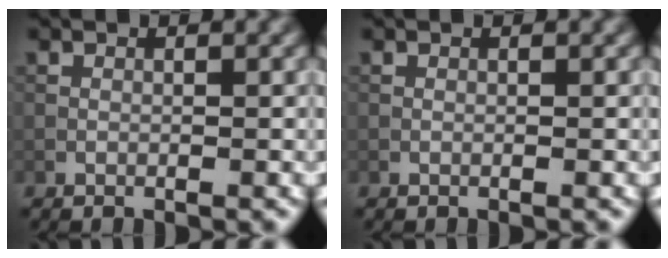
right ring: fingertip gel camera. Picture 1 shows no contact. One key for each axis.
{"total": 0.0}